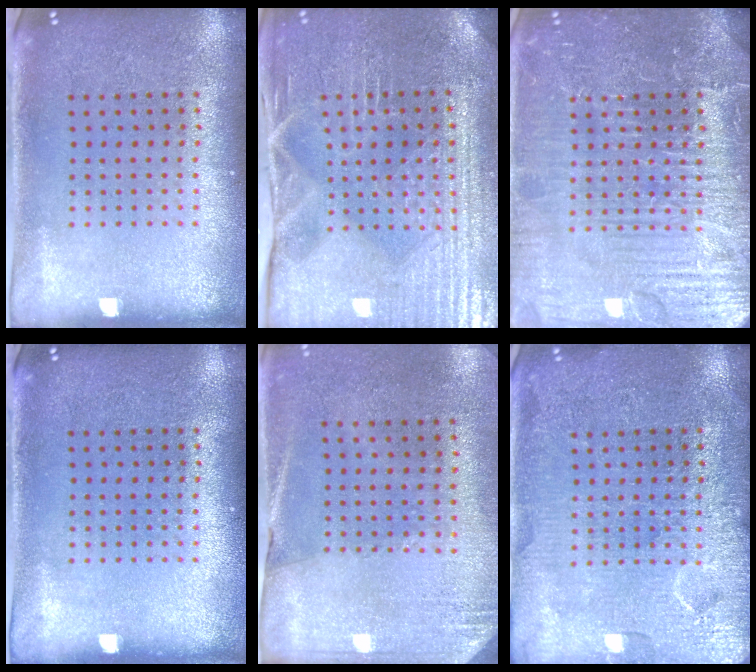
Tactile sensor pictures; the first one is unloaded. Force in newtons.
{"total": 4.2, "press": 4.1, "slide": 0.9}
{"total": 7.7, "press": 7.7, "slide": 0.9}
{"total": 0.0}
{"total": 2.6, "press": 2.3, "slide": 1.1}
{"total": 5.5, "press": 5.4, "slide": 0.7}